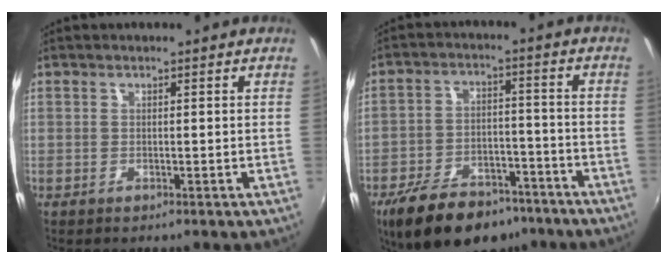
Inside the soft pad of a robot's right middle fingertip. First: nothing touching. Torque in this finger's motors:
{"motor_torque": [1.16, -0.98, 0.53, 0.21]}